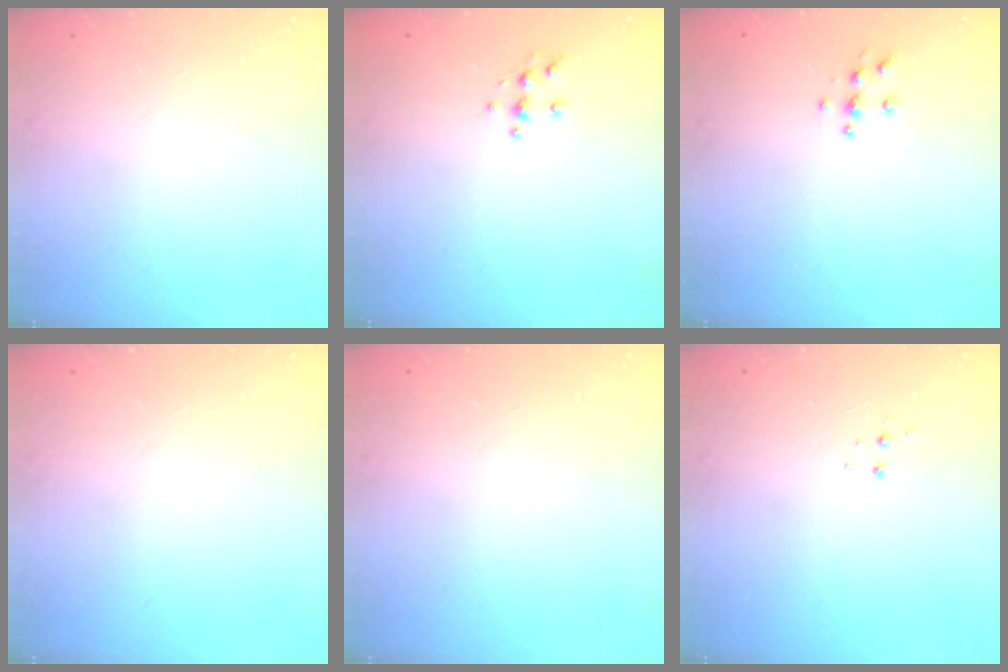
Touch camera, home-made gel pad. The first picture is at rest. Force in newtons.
{"total": 5.1, "press": 5.1, "slide": 0.3}
{"total": 5.5, "press": 5.5, "slide": 0.4}
{"total": 0.0}
{"total": 0.0}
{"total": 5.2, "press": 5.2, "slide": 0.3}